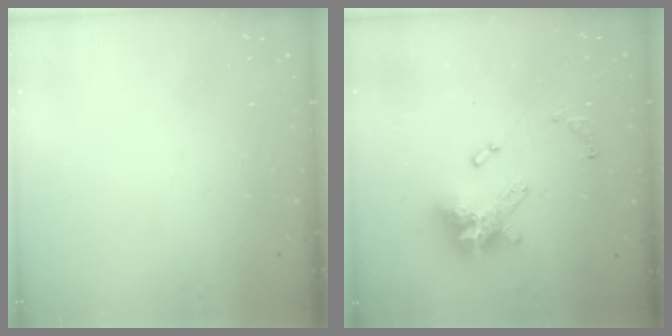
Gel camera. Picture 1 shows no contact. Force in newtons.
{"total": 15.2, "press": 15.1, "slide": 1.3}